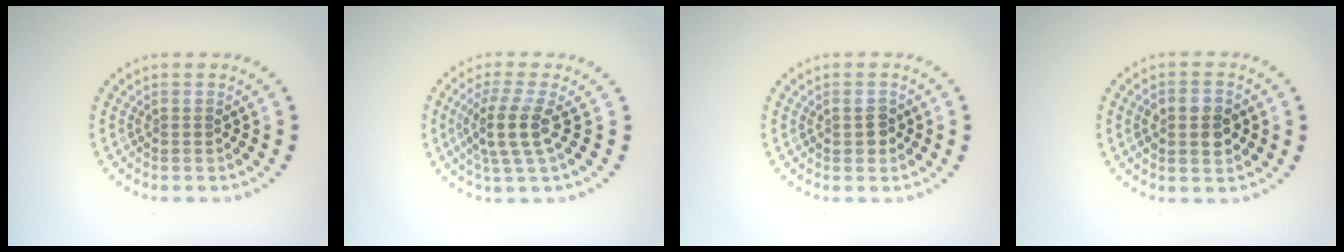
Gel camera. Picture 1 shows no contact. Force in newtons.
{"total": 3.7, "press": 2.8, "slide": 2.3}
{"total": 1.4, "press": 1.4, "slide": 0.2}
{"total": 3.7, "press": 3.7, "slide": 0.2}